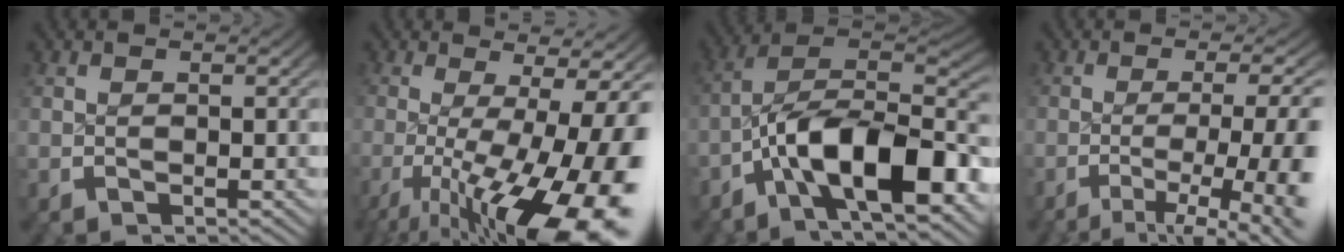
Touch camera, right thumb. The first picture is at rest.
{"total": 15.9, "force": [-3.9, 8.1, 13.1], "torque": [-0.209, -0.046, -0.029]}
{"total": 14.6, "force": [-2.9, 8.5, 11.5], "torque": [-0.200, -0.033, -0.044]}
{"total": 8.5, "force": [-3.2, 3.8, 6.9], "torque": [-0.112, -0.021, -0.042]}